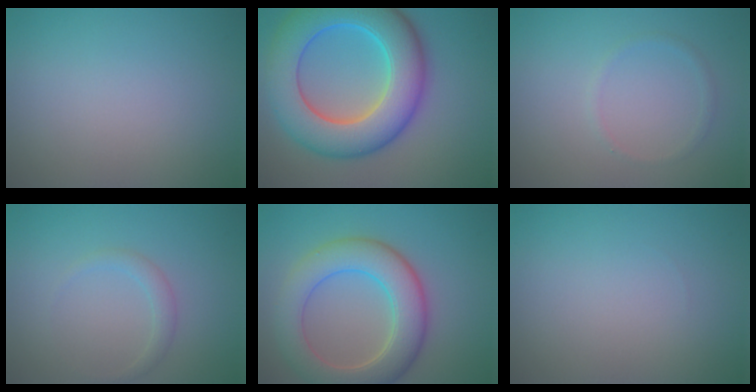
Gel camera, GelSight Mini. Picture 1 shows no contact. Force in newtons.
{"total": 11.1, "press": 11.1, "slide": 0.3}
{"total": 0.7, "press": 0.7, "slide": 0.1}
{"total": 1.2, "press": 1.2, "slide": 0.1}
{"total": 7.2, "press": 7.1, "slide": 0.6}
{"total": 0.0}